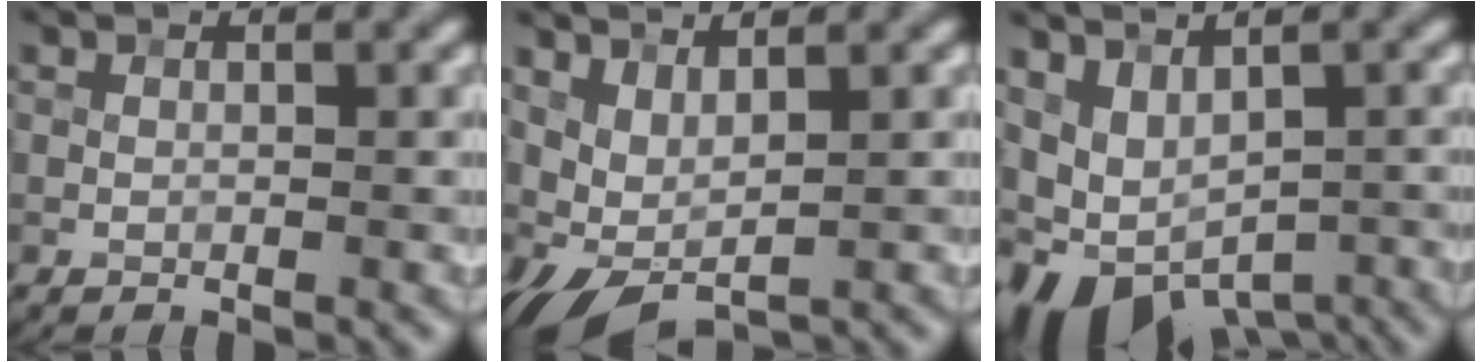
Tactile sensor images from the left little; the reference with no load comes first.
{"total": 2.4, "force": [1.5, 0.7, 1.8], "torque": [-0.046, -0.002, 0.033]}
{"total": 7.4, "force": [-3.9, 4.1, 4.8], "torque": [-0.077, -0.019, -0.050]}